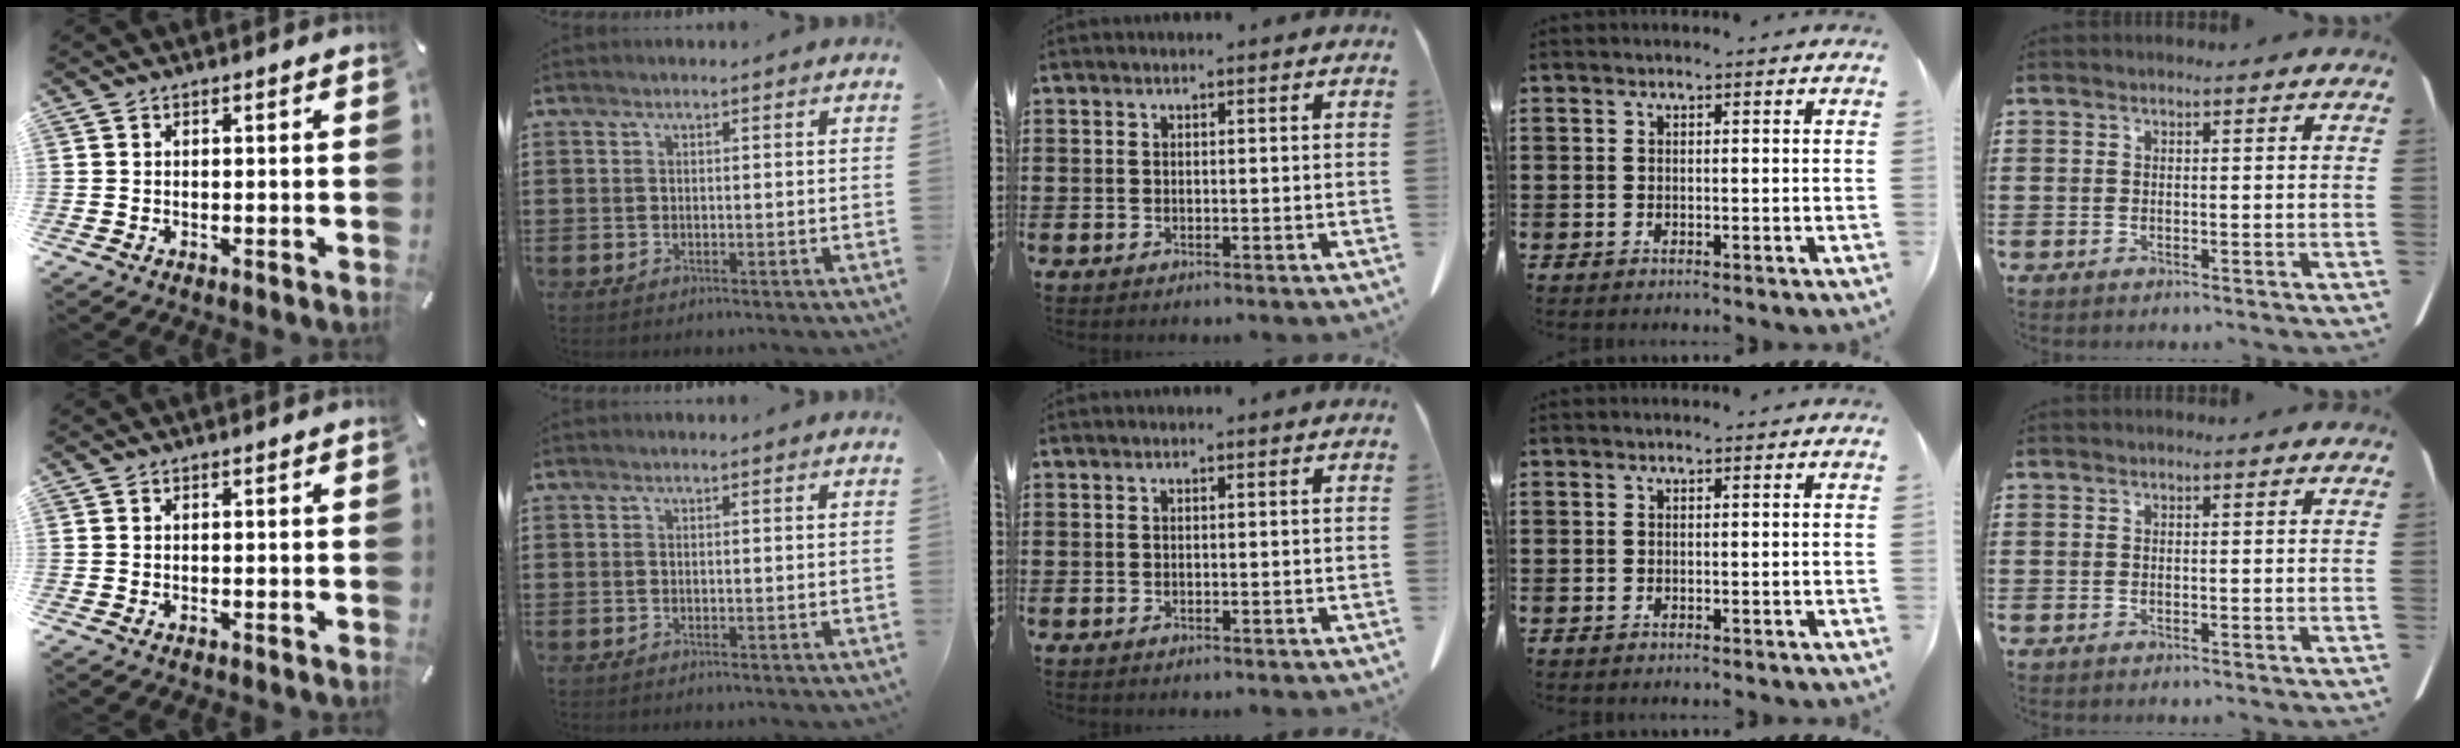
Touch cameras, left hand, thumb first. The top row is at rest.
{}